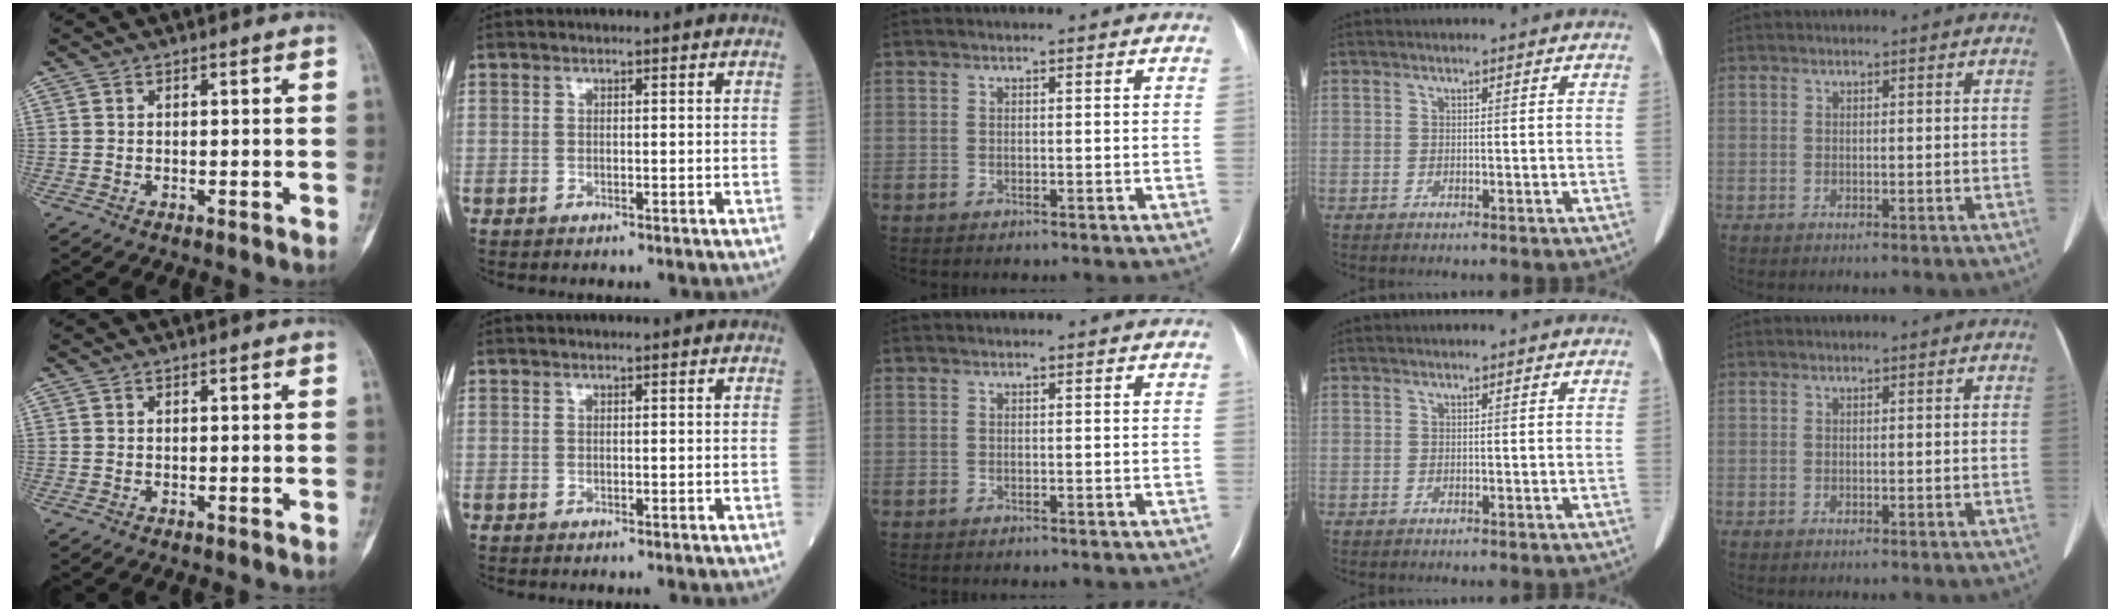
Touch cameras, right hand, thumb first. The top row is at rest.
{}